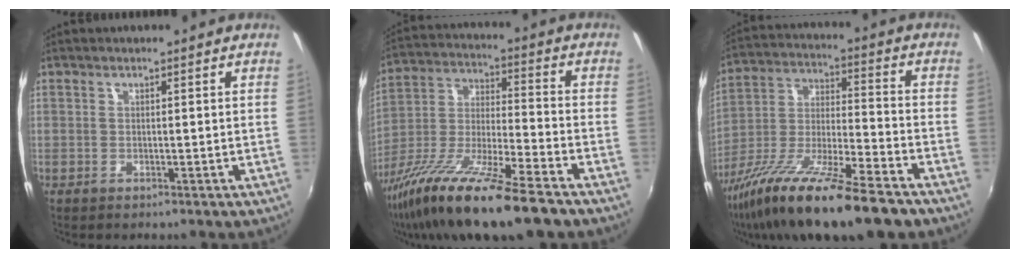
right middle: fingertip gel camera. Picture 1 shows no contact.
{"total": 20.5, "force": [-14.2, 2.7, 14.4], "torque": [-0.273, -0.039, -0.254]}
{"total": 21.8, "force": [-15.2, 3.7, 15.2], "torque": [-0.281, -0.041, -0.263]}